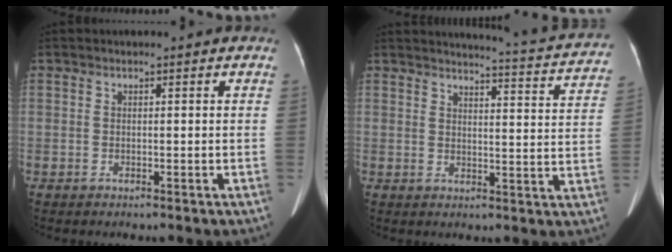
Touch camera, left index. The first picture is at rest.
{"total": 14.8, "force": [14.4, 0.1, 3.3], "torque": [-0.040, -0.068, 0.145]}